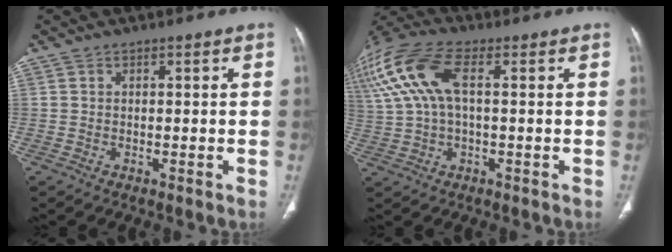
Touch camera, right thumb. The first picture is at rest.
{"total": 16.6, "force": [3.9, 8.1, 14.0], "torque": [-0.337, 0.035, 0.067]}